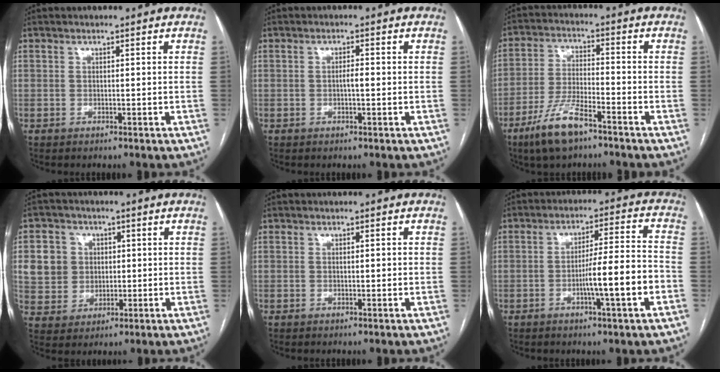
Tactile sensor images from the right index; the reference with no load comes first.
{"total": 1.6, "force": [-0.2, 0.3, 1.5], "torque": [-0.026, 0.003, -0.005]}
{"total": 9.2, "force": [-6.1, 2.0, 6.6], "torque": [-0.138, -0.014, -0.115]}
{"total": 8.0, "force": [1.6, 7.5, 2.3], "torque": [-0.052, 0.021, 0.037]}
{"total": 0.8, "force": [0.0, 0.2, 0.8], "torque": [-0.015, 0.000, 0.002]}
{"total": 9.7, "force": [-3.2, 0.0, 9.1], "torque": [-0.148, 0.006, -0.050]}